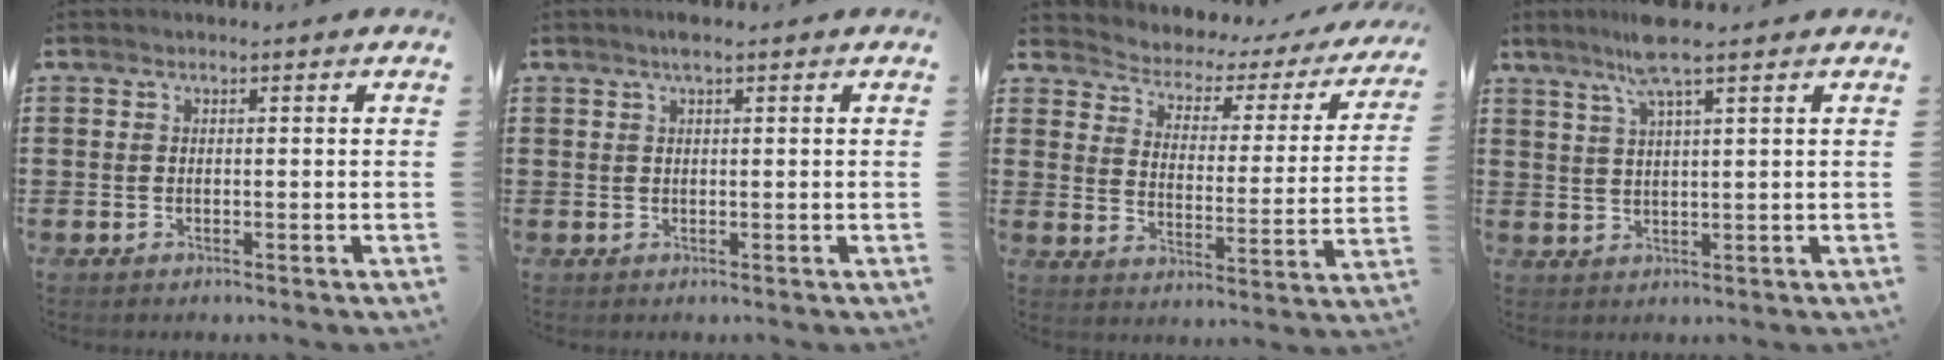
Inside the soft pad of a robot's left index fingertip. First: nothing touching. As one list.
[{"total": 1.8, "force": [1.1, 0.2, 1.4], "torque": [-0.028, 0.003, 0.019]}, {"total": 2.4, "force": [2.1, 1.2, 0.5], "torque": [-0.031, -0.024, 0.023]}, {"total": 6.4, "force": [4.4, 0.2, 4.7], "torque": [-0.103, 0.004, 0.077]}]